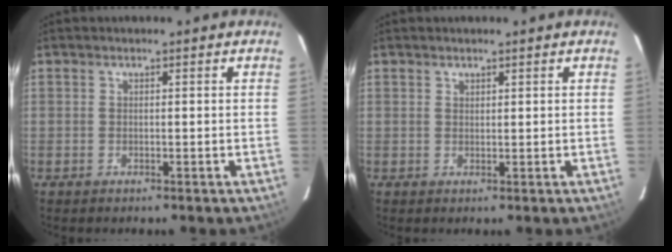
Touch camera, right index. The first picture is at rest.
{"total": 0.8, "force": [0.7, 0.4, 0.1], "torque": [-0.001, 0.001, 0.012]}